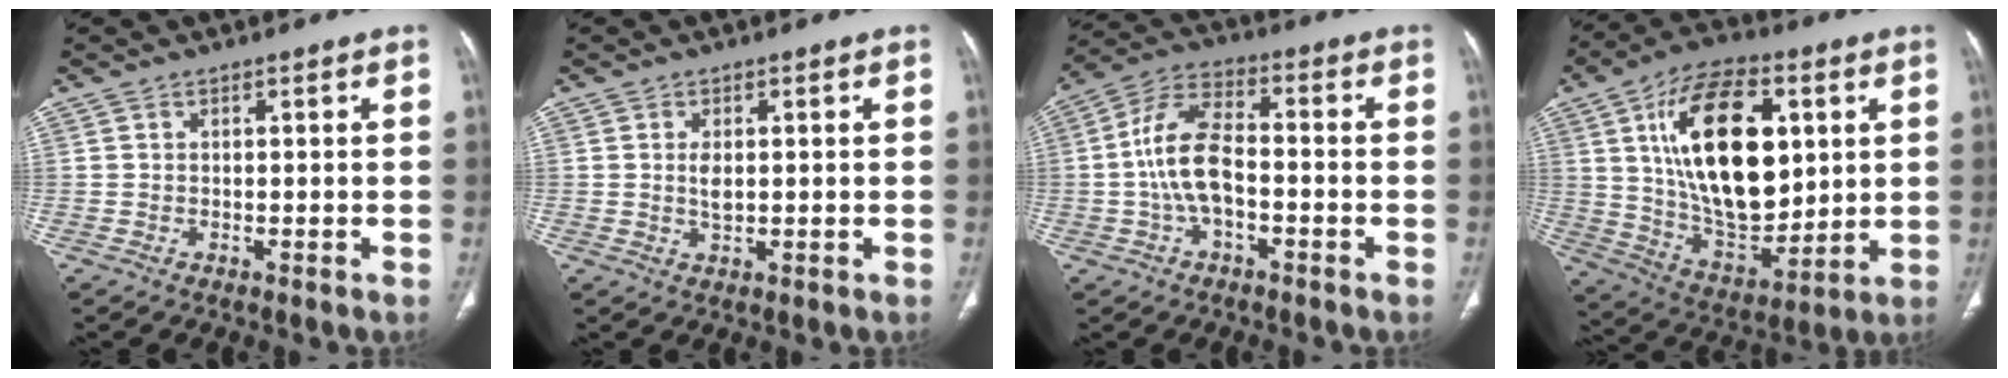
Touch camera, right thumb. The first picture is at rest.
{"total": 2.2, "force": [0.5, 1.0, 1.9], "torque": [-0.033, -0.005, 0.011]}
{"total": 10.8, "force": [-1.8, 5.8, 8.9], "torque": [-0.175, 0.039, -0.041]}
{"total": 25.3, "force": [6.2, 13.5, 20.5], "torque": [-0.316, -0.026, 0.110]}